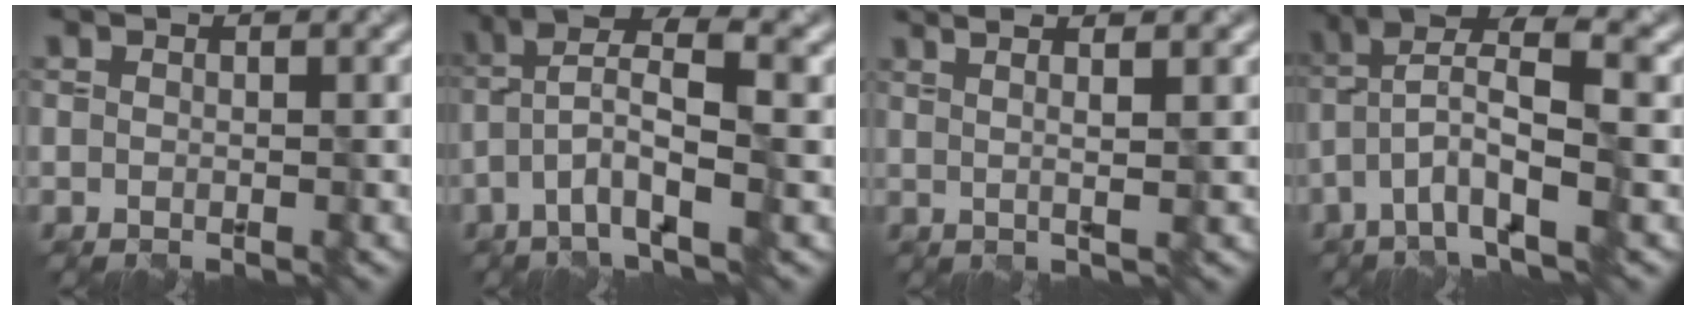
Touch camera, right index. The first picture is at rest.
{"total": 5.5, "force": [-1.6, 1.0, 5.2], "torque": [-0.099, 0.022, -0.039]}
{"total": 5.2, "force": [2.5, 1.7, 4.2], "torque": [-0.043, 0.027, 0.008]}
{"total": 6.1, "force": [-1.5, 1.3, 5.8], "torque": [-0.106, 0.024, -0.038]}